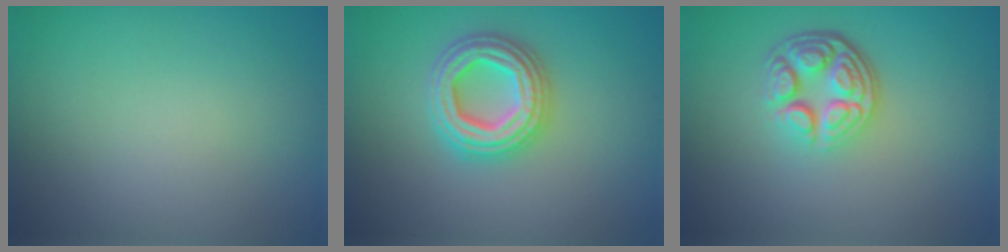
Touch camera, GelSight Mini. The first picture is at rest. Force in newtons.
{"total": 4.7, "press": 4.7, "slide": 0.7}
{"total": 4.9, "press": 3.4, "slide": 3.5}